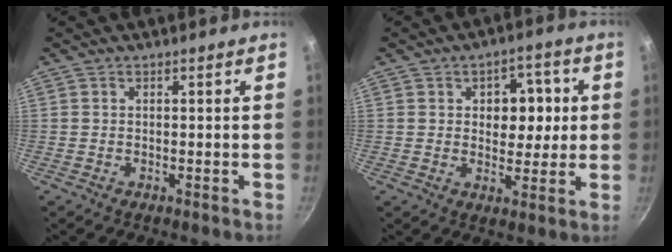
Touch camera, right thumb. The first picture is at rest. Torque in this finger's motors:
{"motor_torque": [-0.16, 0.36, 0.03, 0.07, 0.13]}